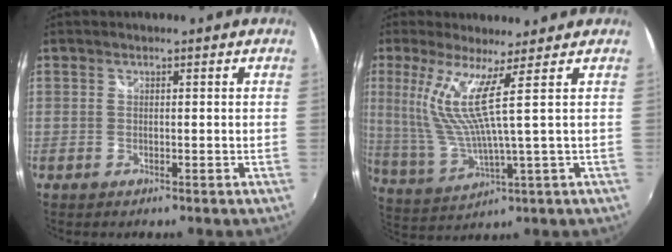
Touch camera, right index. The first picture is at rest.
{"total": 8.3, "force": [3.3, -1.0, 7.5], "torque": [-0.152, -0.018, 0.077]}